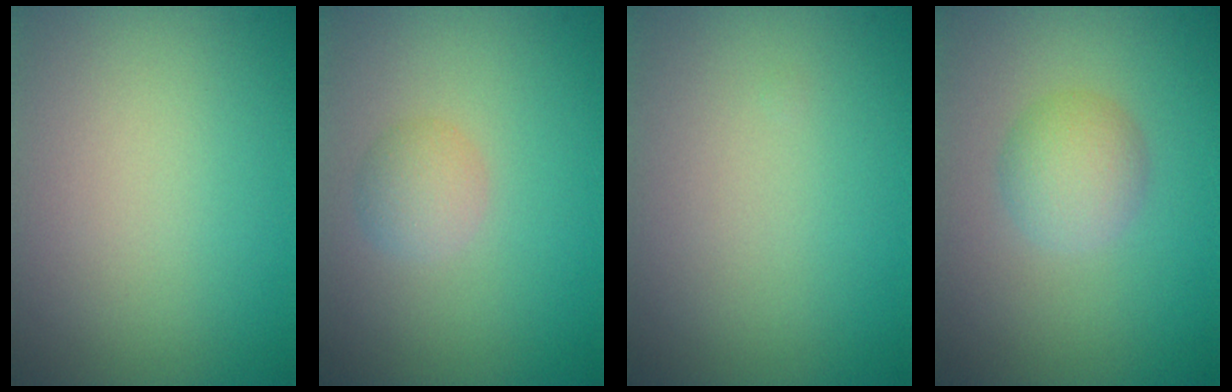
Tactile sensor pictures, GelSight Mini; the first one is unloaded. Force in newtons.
{"total": 1.8, "press": 1.8, "slide": 0.1}
{"total": 0.0}
{"total": 2.7, "press": 2.7, "slide": 0.1}